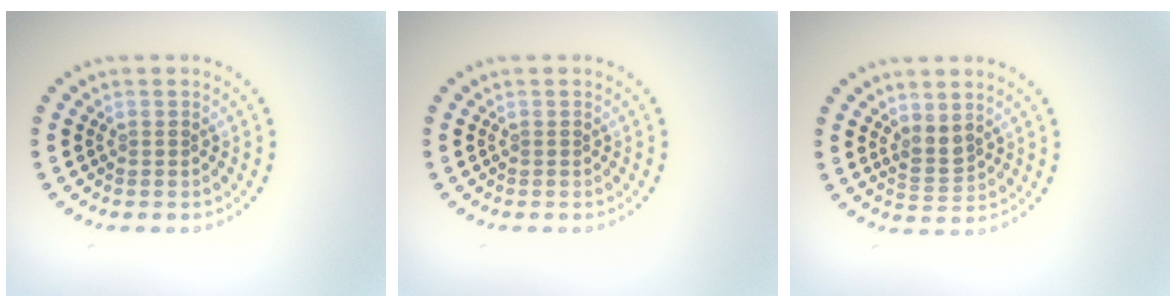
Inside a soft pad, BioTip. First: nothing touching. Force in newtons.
{"total": 0.0}
{"total": 1.9, "press": 1.6, "slide": 1.1}